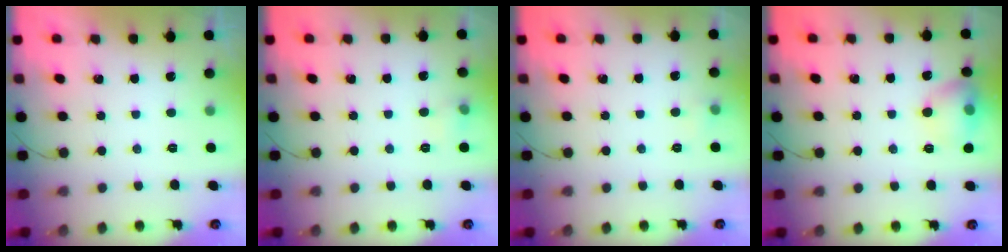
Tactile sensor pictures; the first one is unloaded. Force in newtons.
{"total": 4.6, "press": 4.4, "slide": 1.4}
{"total": 3.4, "press": 3.1, "slide": 1.5}
{"total": 10.4, "press": 10.3, "slide": 1.4}